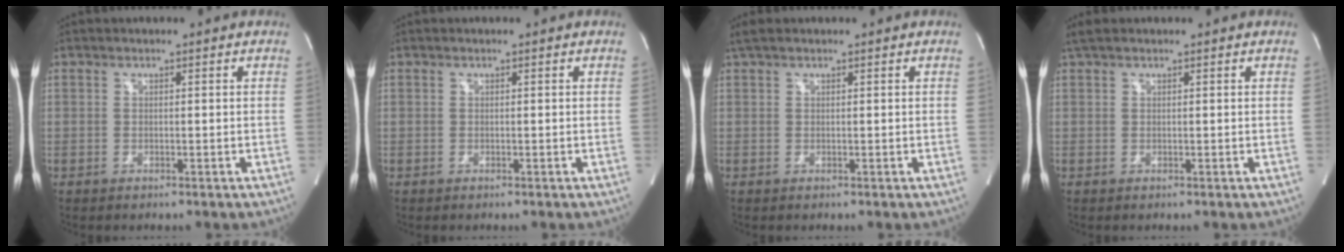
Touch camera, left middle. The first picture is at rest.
{"total": 0.0}
{"total": 2.5, "force": [1.9, 0.8, 1.5], "torque": [-0.037, 0.026, 0.039]}
{"total": 2.5, "force": [1.9, 0.8, 1.4], "torque": [-0.035, 0.025, 0.039]}